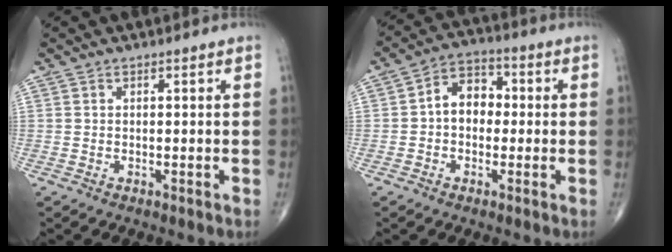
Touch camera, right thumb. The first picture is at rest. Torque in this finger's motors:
{"motor_torque": [0.17, 0.21, 0.28, 0.01, 0.03]}